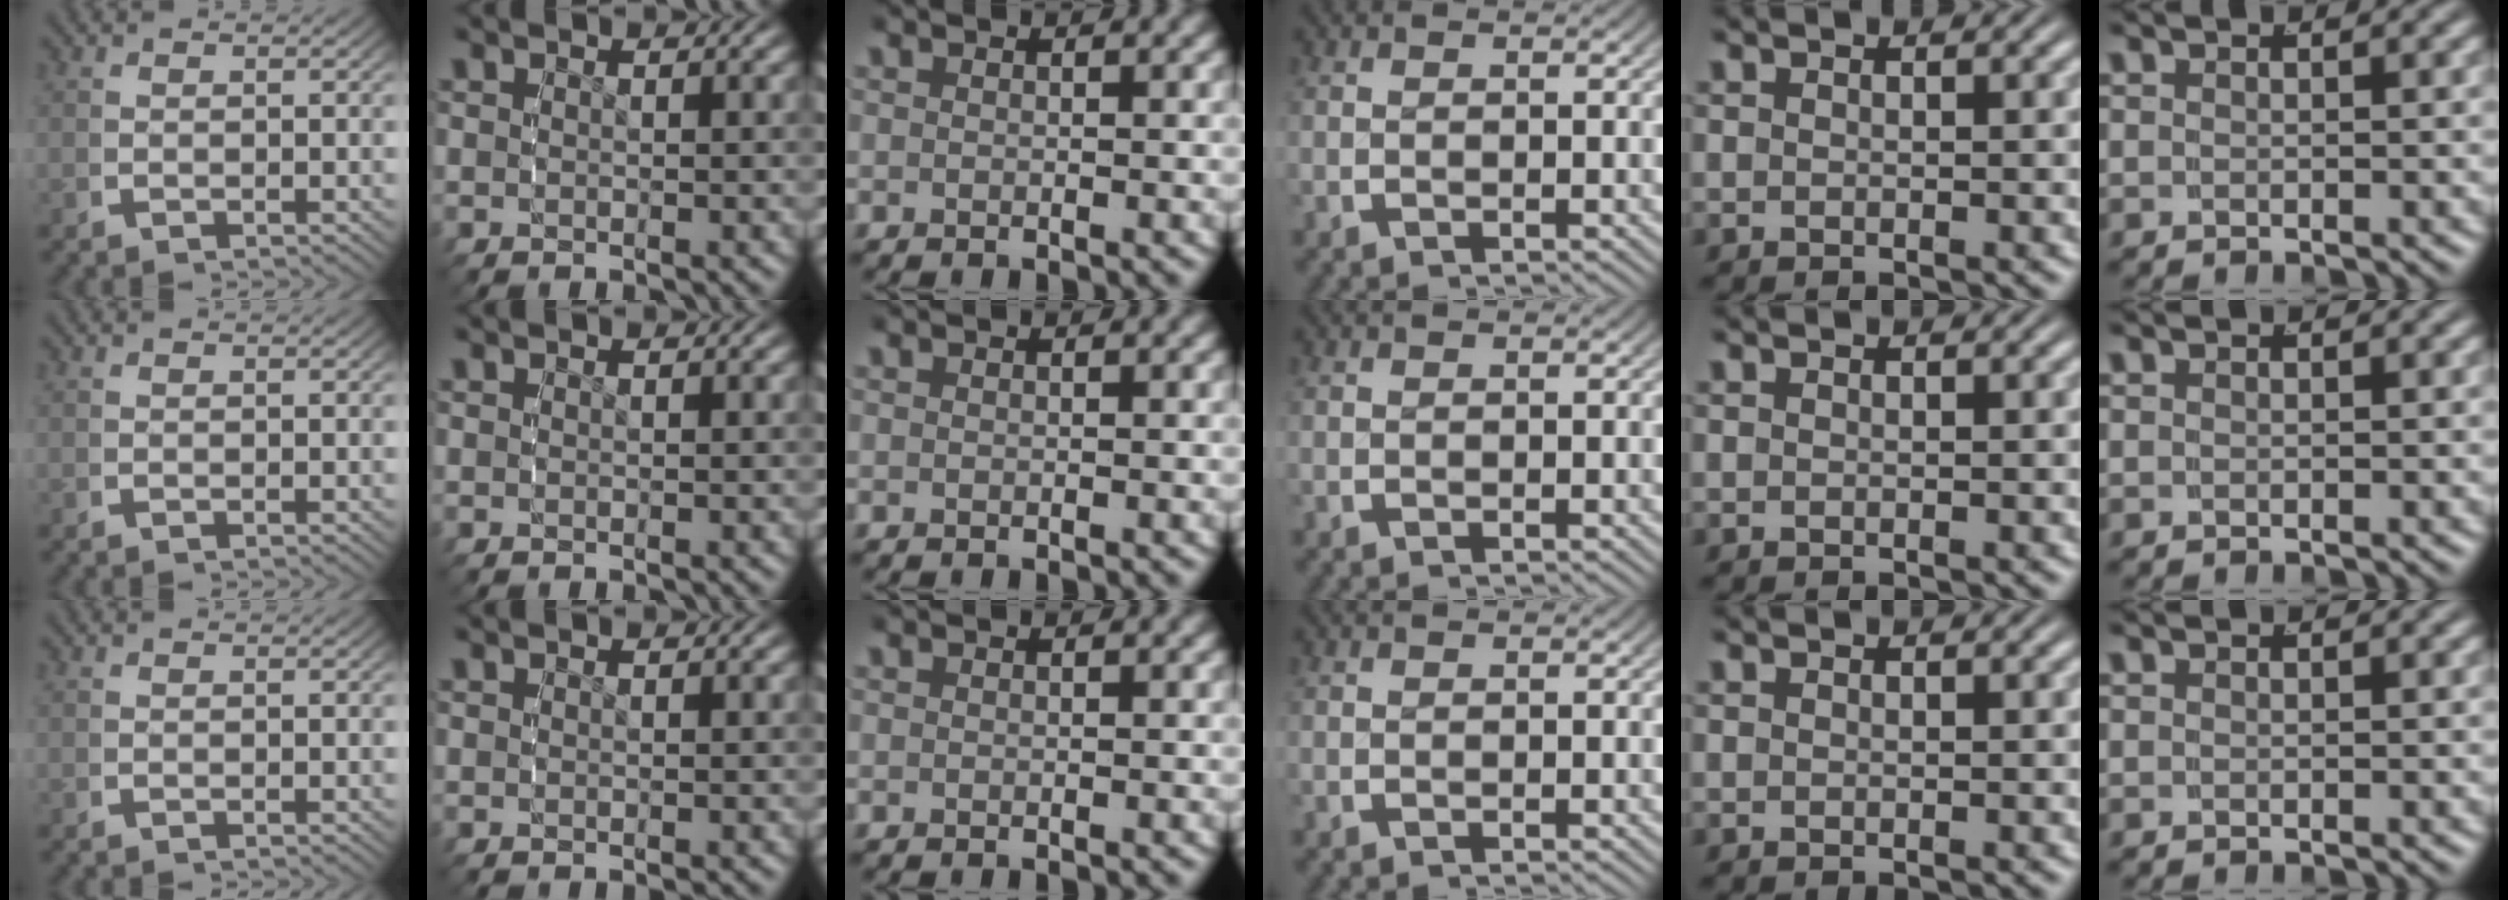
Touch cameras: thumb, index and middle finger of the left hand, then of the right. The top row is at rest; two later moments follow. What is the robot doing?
{"motion": "grasp_and_lifting", "object": "small bumper sticker"}